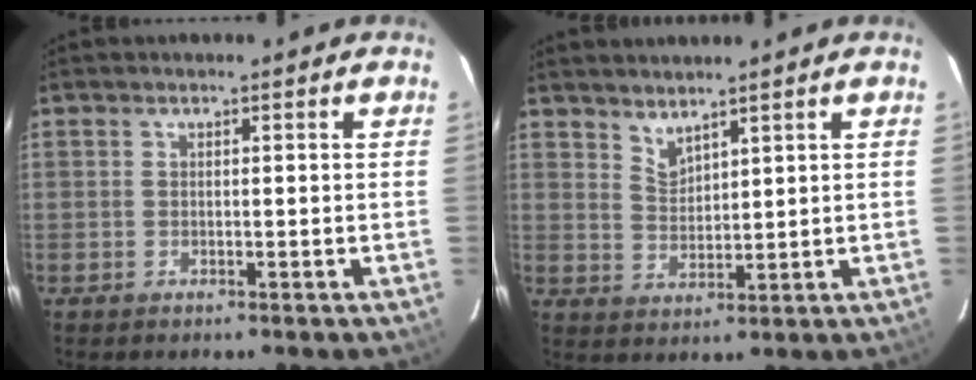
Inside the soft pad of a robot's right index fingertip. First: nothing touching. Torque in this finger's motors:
{"motor_torque": [-0.25, 0.03, -0.09, -0.01]}